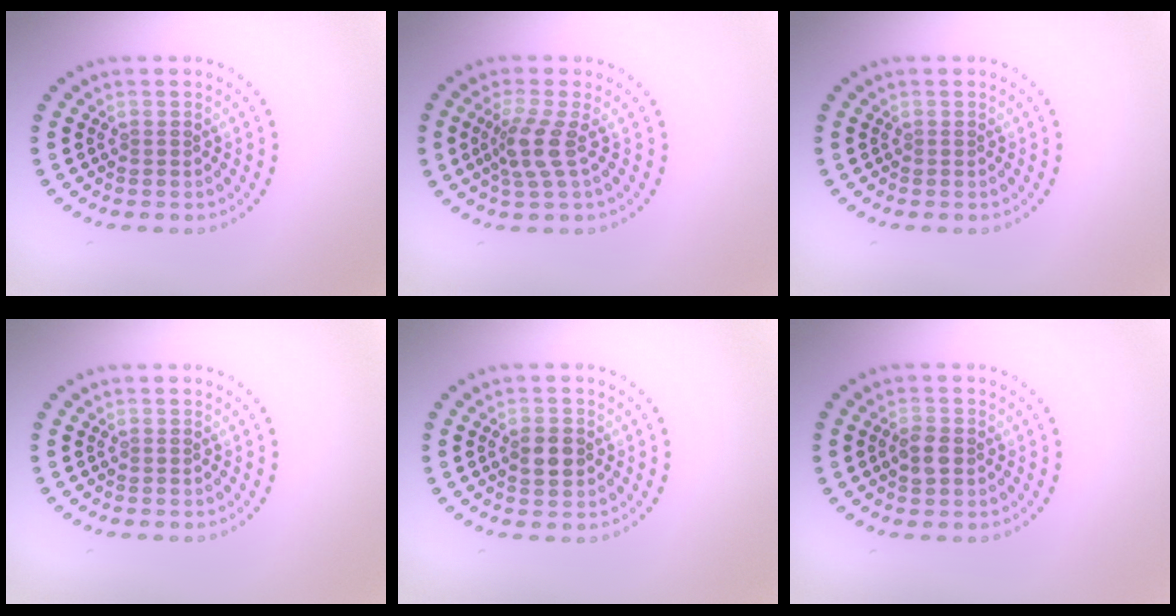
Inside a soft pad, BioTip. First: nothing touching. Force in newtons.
{"total": 2.8, "press": 2.2, "slide": 1.8}
{"total": 0.0}
{"total": 0.0}
{"total": 2.6, "press": 2.6, "slide": 0.1}
{"total": 1.9, "press": 1.9, "slide": 0.3}